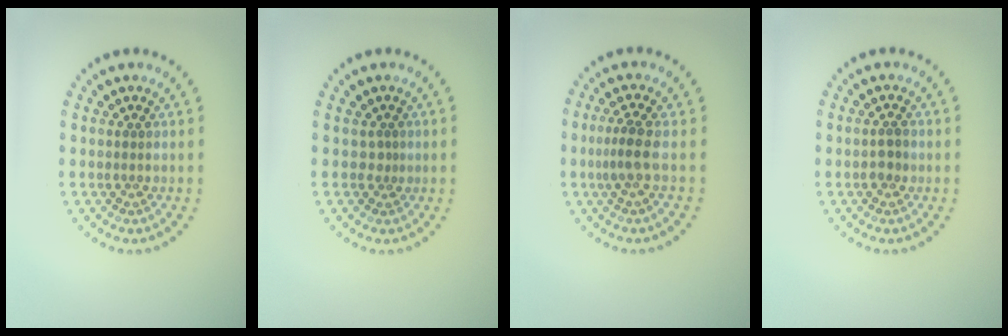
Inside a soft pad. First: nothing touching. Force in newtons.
{"total": 0.5, "press": 0.3, "slide": 0.4}
{"total": 2.3, "press": 1.6, "slide": 1.6}
{"total": 1.3, "press": 1.2, "slide": 0.4}